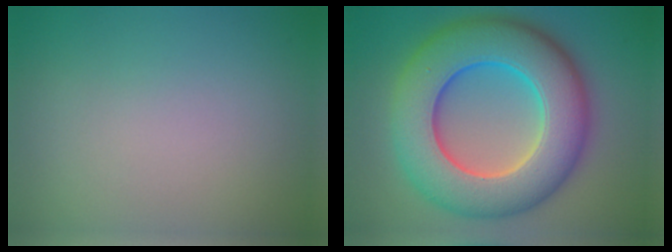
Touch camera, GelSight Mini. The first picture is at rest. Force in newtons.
{"total": 12.7, "press": 12.7, "slide": 0.4}